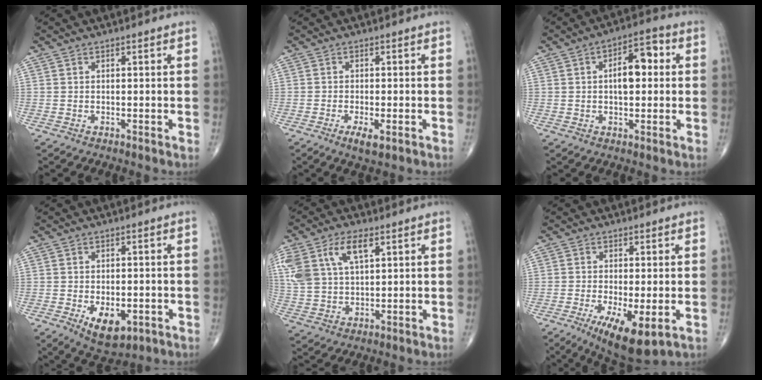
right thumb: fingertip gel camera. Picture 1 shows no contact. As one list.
[{"total": 3.4, "force": [-1.6, 0.9, 2.8], "torque": [-0.053, -0.006, -0.026]}, {"total": 8.7, "force": [1.1, 4.2, 7.6], "torque": [-0.104, 0.019, 0.010]}, {"total": 7.9, "force": [-2.8, 4.3, 6.1], "torque": [-0.083, -0.001, -0.029]}, {"total": 12.4, "force": [5.4, 6.3, 9.2], "torque": [-0.197, 0.000, 0.109]}, {"total": 10.3, "force": [-3.8, 3.1, 9.0], "torque": [-0.154, -0.019, -0.053]}]